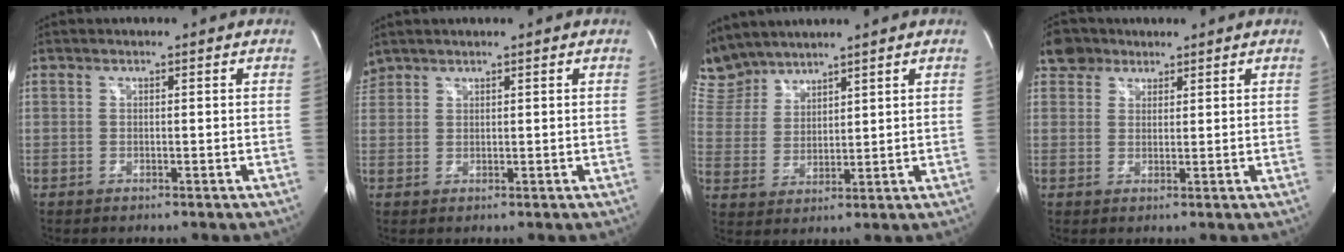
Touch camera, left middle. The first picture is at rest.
{"total": 2.0, "force": [1.9, 0.6, -0.1], "torque": [-0.005, 0.016, 0.041]}
{"total": 7.4, "force": [7.2, 1.9, 0.2], "torque": [-0.017, 0.013, 0.161]}
{"total": 3.7, "force": [2.6, 2.6, 0.4], "torque": [-0.009, 0.015, 0.044]}